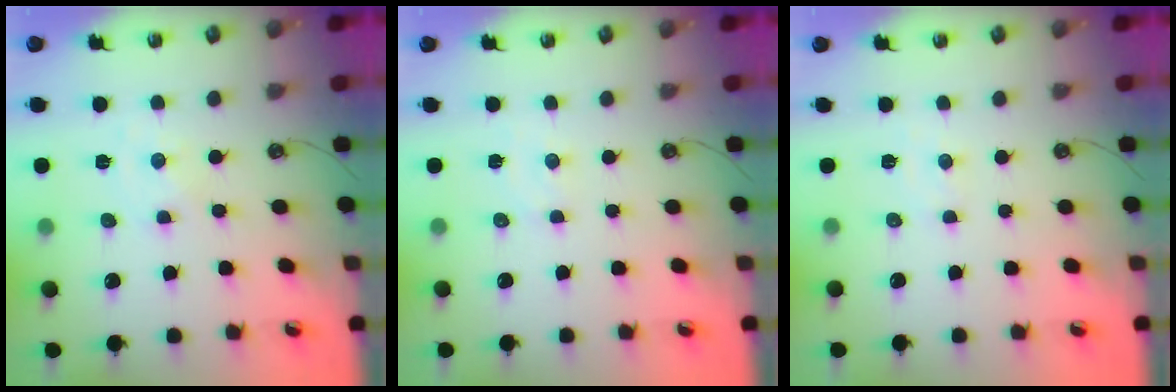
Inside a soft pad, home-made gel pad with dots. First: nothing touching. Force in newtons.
{"total": 4.2, "press": 4.1, "slide": 0.5}
{"total": 5.1, "press": 5.0, "slide": 0.4}